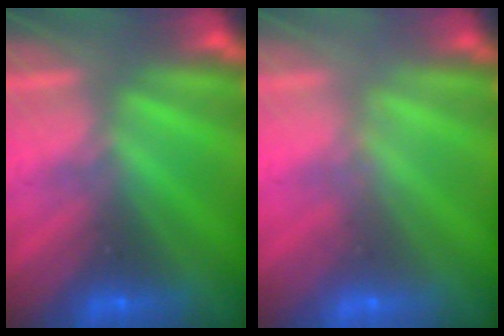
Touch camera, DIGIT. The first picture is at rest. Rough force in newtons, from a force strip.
{"total": 1.6}